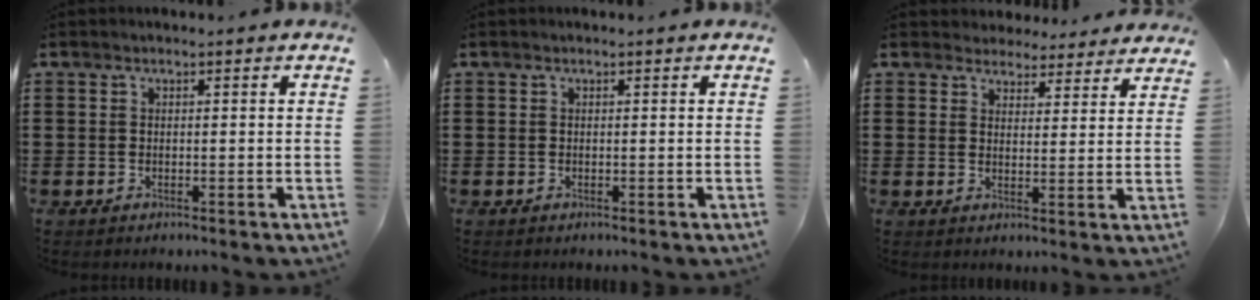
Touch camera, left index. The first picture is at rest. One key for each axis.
{"total": 0.0}
{"total": 3.9, "fx": 3.7, "fy": 1.0, "fz": 0.1, "tx": -0.018, "ty": -0.012, "tz": 0.069}